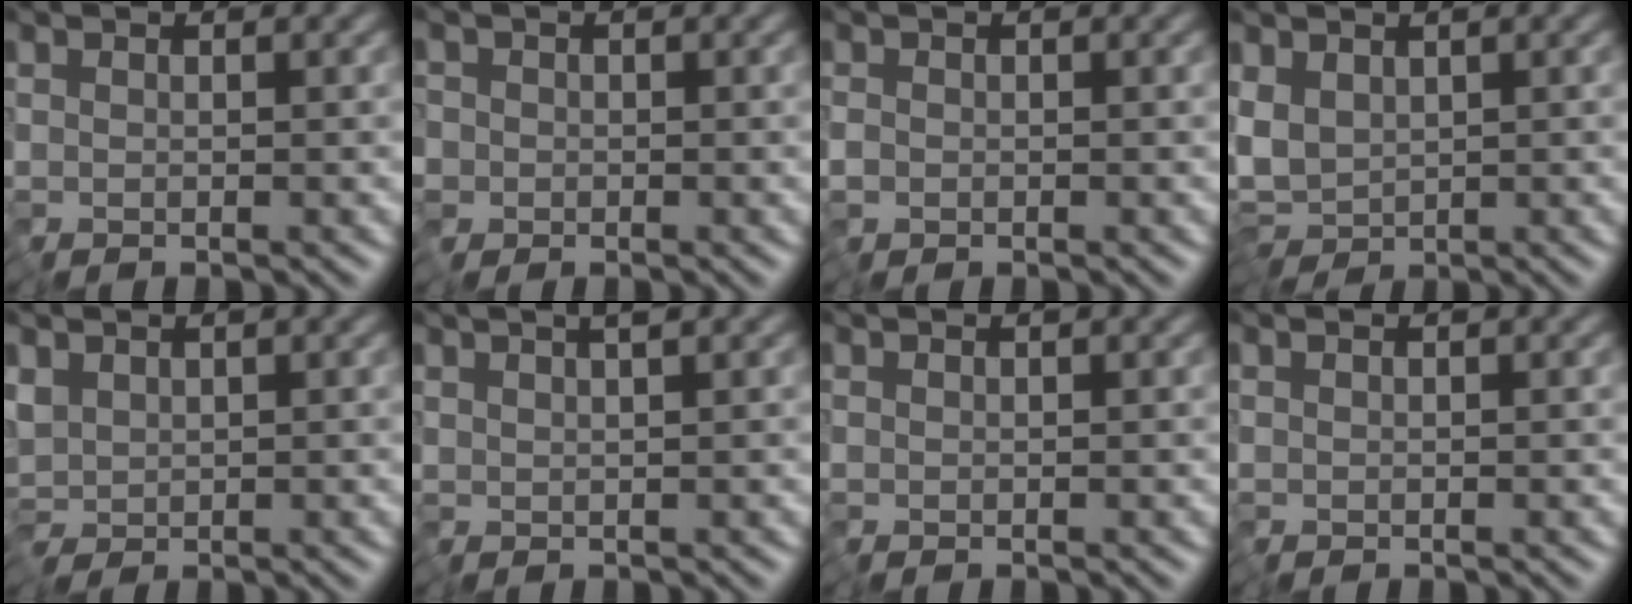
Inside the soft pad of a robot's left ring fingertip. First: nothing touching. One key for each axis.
{"total": 1.5, "fx": -0.8, "fy": 1.2, "fz": -0.3, "tx": 0.007, "ty": -0.007, "tz": -0.020}
{"total": 0.8, "fx": -0.5, "fy": 0.6, "fz": 0.1, "tx": -0.001, "ty": -0.001, "tz": -0.013}
{"total": 4.3, "fx": -0.9, "fy": 3.0, "fz": 3.0, "tx": -0.065, "ty": -0.003, "tz": -0.030}
{"total": 1.6, "fx": 0.0, "fy": 1.3, "fz": 0.9, "tx": -0.019, "ty": -0.001, "tz": -0.004}
{"total": 2.2, "fx": 1.1, "fy": 0.4, "fz": 1.9, "tx": -0.036, "ty": 0.008, "tz": 0.018}
{"total": 0.0}
{"total": 0.0}